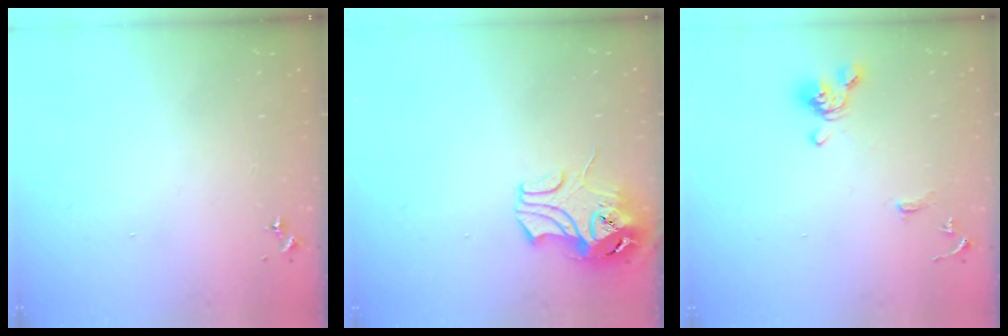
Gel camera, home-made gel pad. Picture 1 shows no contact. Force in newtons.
{"total": 9.8, "press": 9.7, "slide": 1.6}
{"total": 11.3, "press": 11.2, "slide": 1.3}